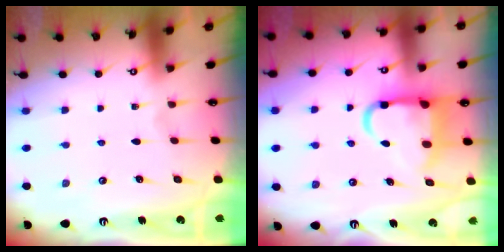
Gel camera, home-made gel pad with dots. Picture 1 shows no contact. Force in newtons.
{"total": 12.6, "press": 12.5, "slide": 1.6}